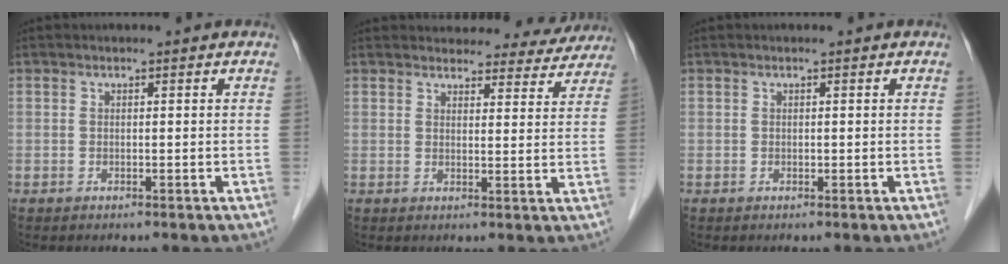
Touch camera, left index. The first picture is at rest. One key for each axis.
{"total": 15.4, "fx": 14.5, "fy": 4.3, "fz": 2.7, "tx": -0.006, "ty": 0.001, "tz": 0.157}
{"total": 0.0}